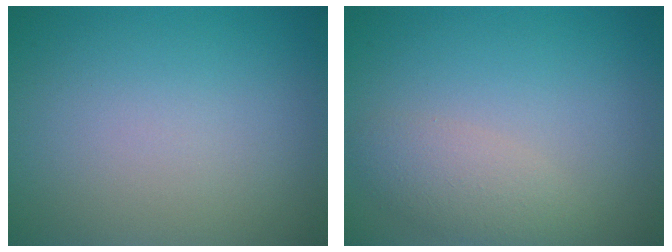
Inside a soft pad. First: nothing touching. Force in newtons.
{"total": 2.7, "press": 2.7, "slide": 0.2}